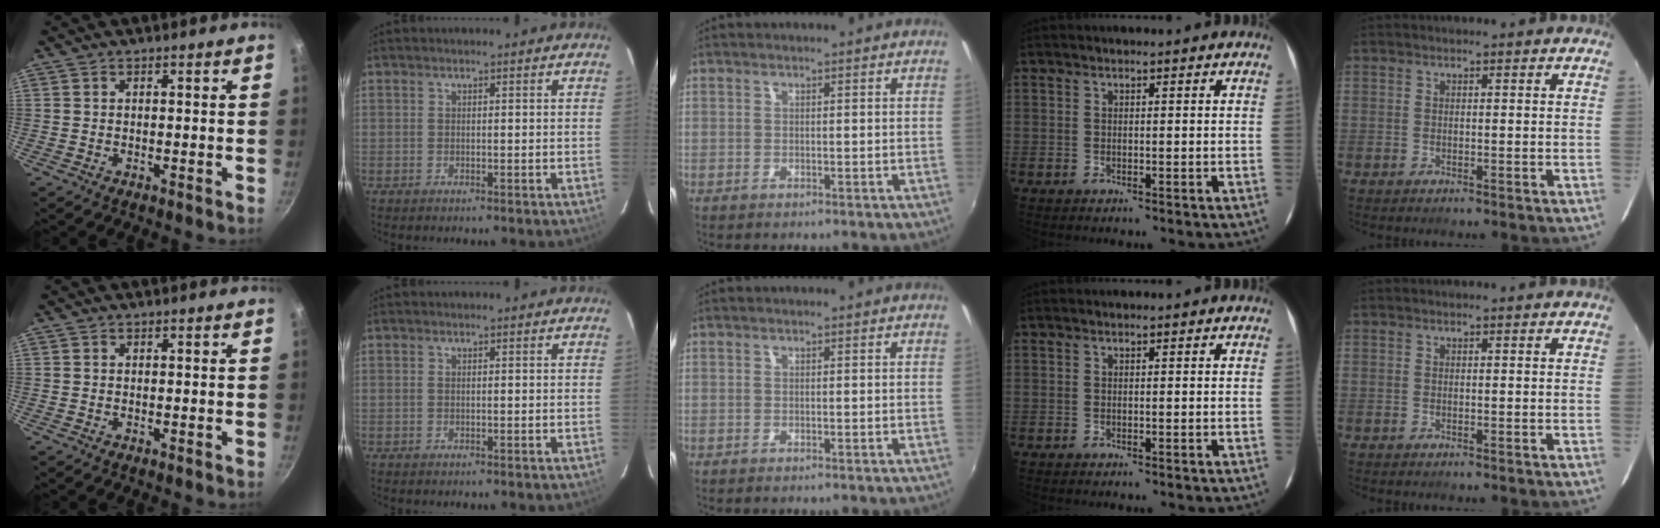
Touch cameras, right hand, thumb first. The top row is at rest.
{}